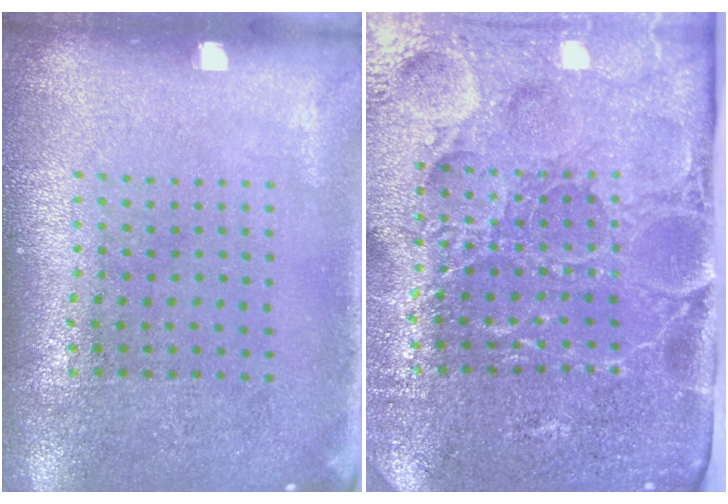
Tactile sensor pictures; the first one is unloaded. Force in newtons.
{"total": 4.9, "press": 4.1, "slide": 2.6}